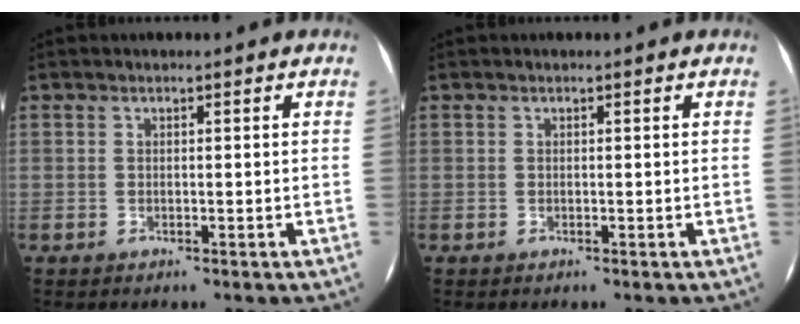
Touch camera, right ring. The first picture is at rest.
{"total": 0.0}